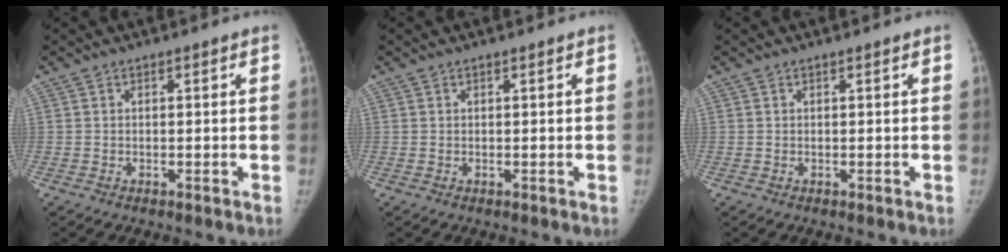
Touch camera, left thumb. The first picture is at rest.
{"total": 0.0}
{"total": 0.0}